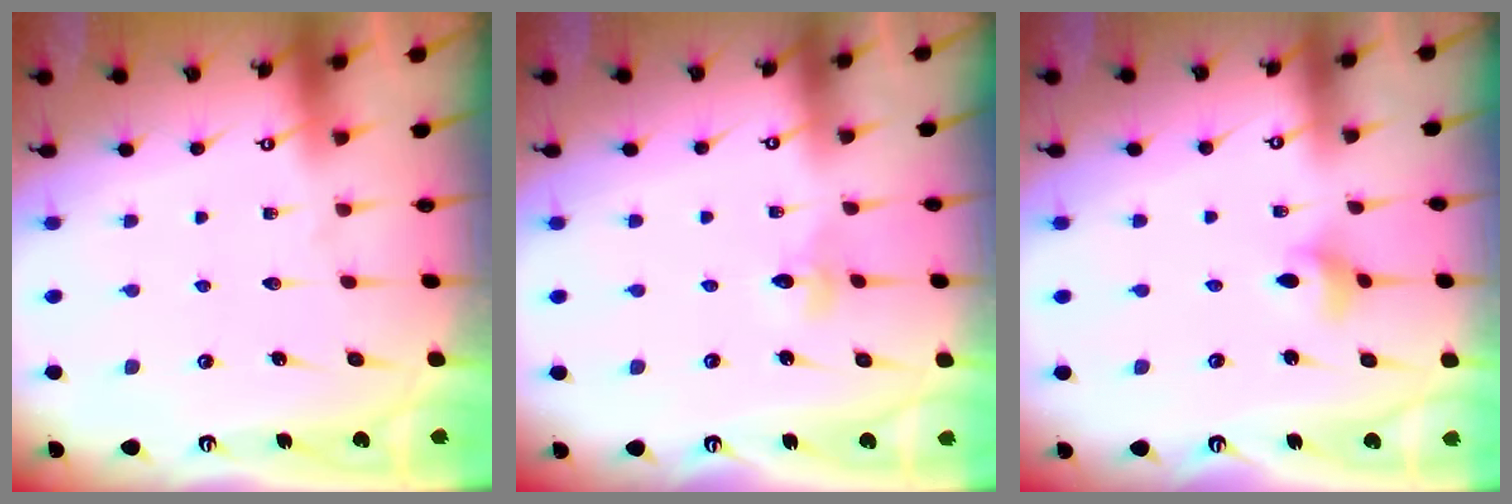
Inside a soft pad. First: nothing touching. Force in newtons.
{"total": 2.8, "press": 2.7, "slide": 0.3}
{"total": 2.8, "press": 2.8, "slide": 0.3}